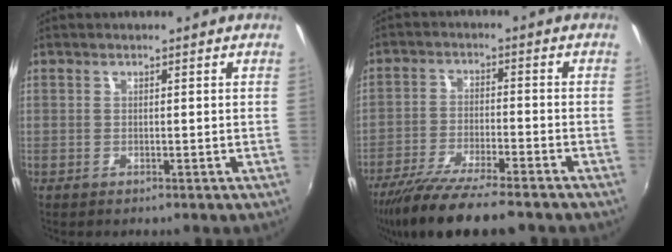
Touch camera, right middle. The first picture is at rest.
{"total": 13.2, "force": [-10.8, 1.6, 7.4], "torque": [-0.156, -0.038, -0.184]}